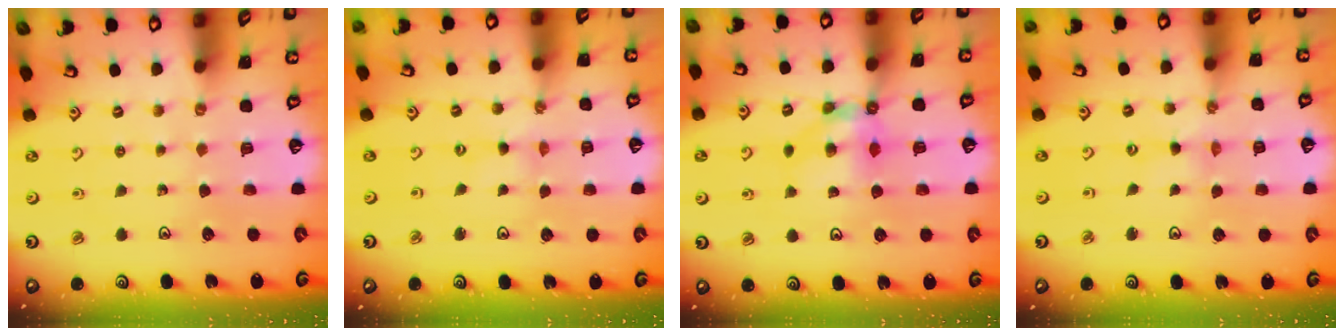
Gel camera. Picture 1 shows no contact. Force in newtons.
{"total": 0.0}
{"total": 6.0, "press": 6.0, "slide": 0.1}
{"total": 1.3, "press": 1.2, "slide": 0.2}